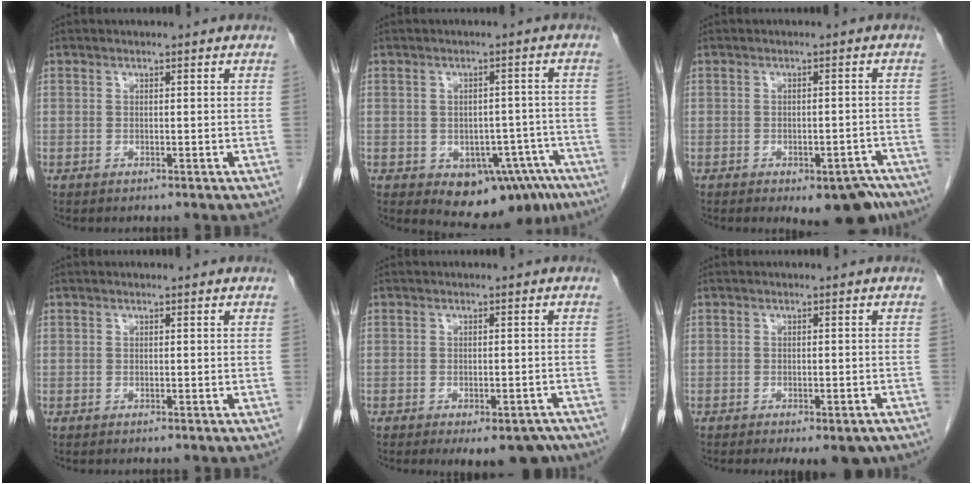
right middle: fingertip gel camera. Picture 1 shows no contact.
{"total": 11.1, "force": [-6.4, 6.3, 6.5], "torque": [-0.051, 0.018, -0.077]}
{"total": 8.3, "force": [-5.9, 3.4, 4.6], "torque": [-0.038, 0.015, -0.075]}
{"total": 0.0}
{"total": 8.1, "force": [-6.1, 3.4, 4.0], "torque": [-0.033, 0.001, -0.078]}
{"total": 5.5, "force": [-4.1, 2.0, 3.1], "torque": [-0.031, -0.003, -0.054]}